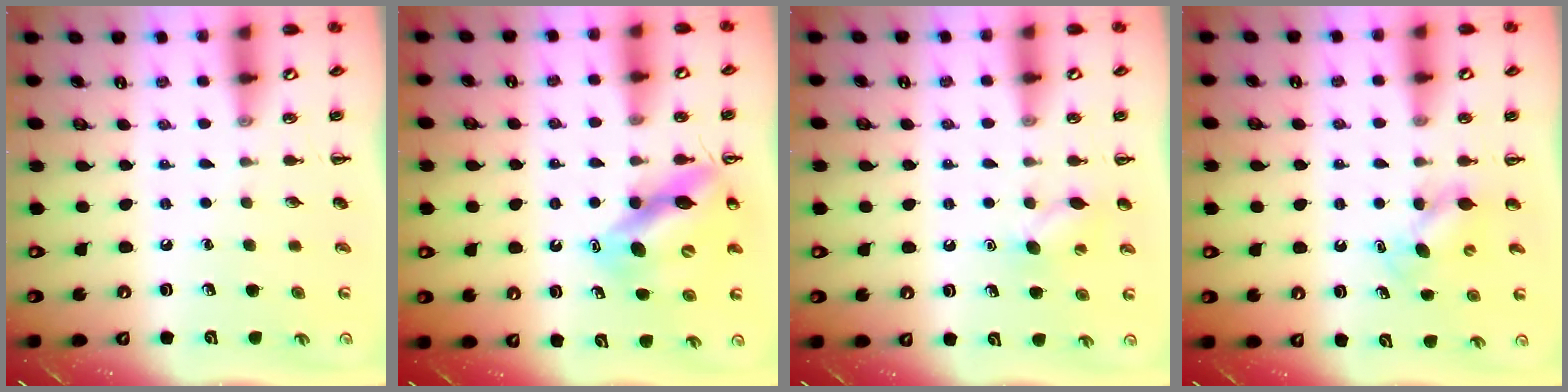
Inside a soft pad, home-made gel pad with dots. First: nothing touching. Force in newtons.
{"total": 11.7, "press": 11.2, "slide": 3.3}
{"total": 6.7, "press": 6.6, "slide": 1.6}
{"total": 4.4, "press": 4.3, "slide": 0.8}